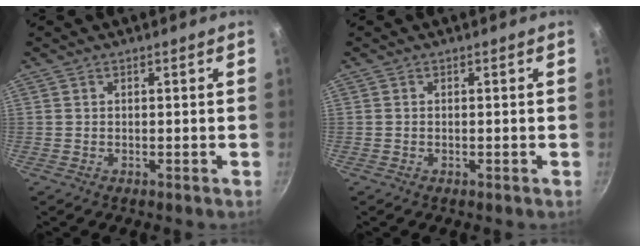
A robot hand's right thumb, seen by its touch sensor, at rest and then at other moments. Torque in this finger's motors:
{"motor_torque": [-0.67, 0.28, -0.28, 0.15, 0.05]}